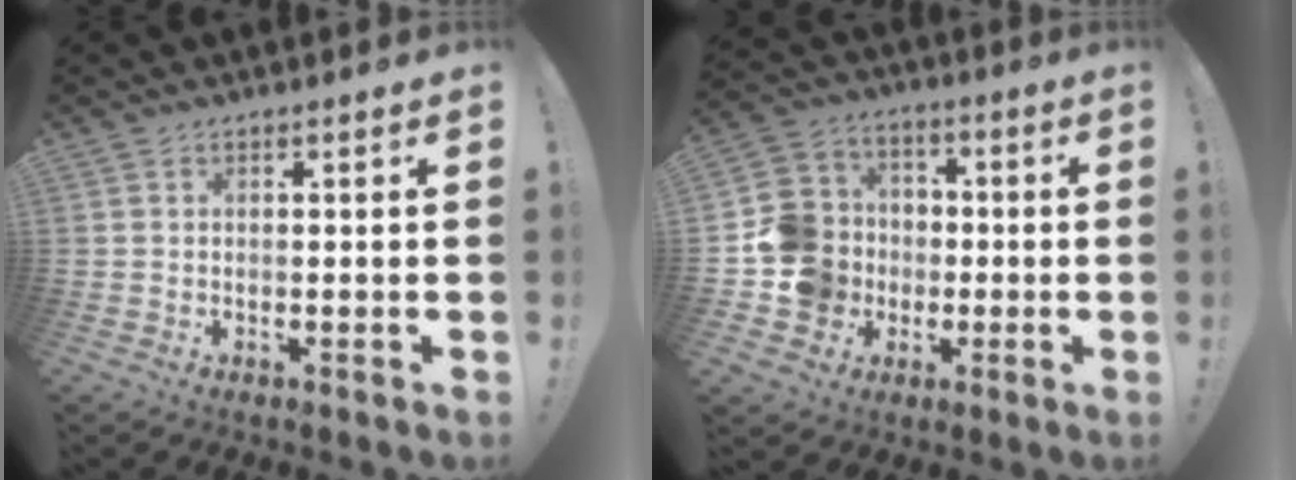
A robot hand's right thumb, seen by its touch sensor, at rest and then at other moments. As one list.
[{"total": 15.0, "force": [-3.4, 13.9, 4.5], "torque": [-0.079, 0.031, -0.044]}]